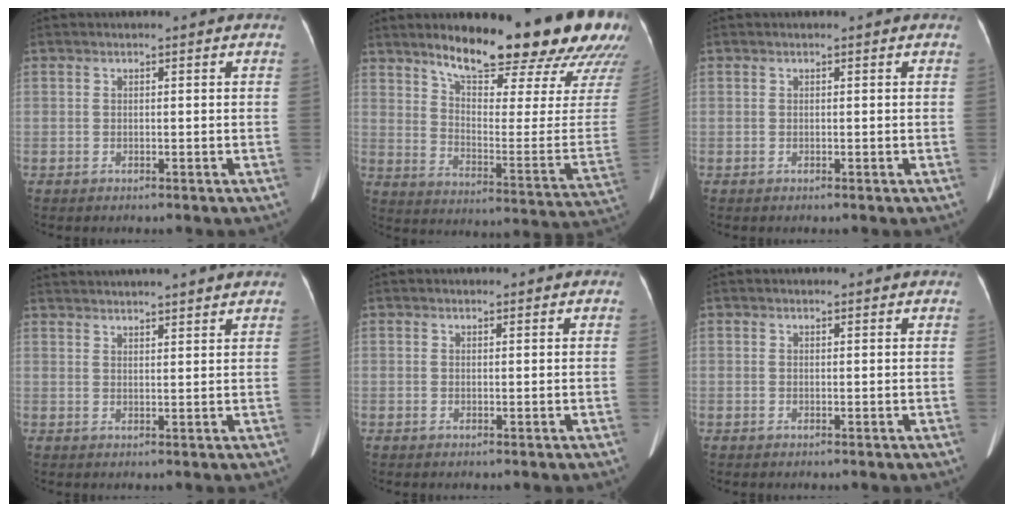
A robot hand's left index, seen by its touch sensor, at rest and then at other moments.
{"total": 25.4, "force": [20.5, 3.7, 14.4], "torque": [-0.202, -0.078, 0.264]}
{"total": 0.0}
{"total": 17.2, "force": [15.8, 1.7, 6.6], "torque": [-0.100, 0.030, 0.211]}
{"total": 2.5, "force": [2.3, 0.7, 0.6], "torque": [-0.006, 0.003, 0.026]}
{"total": 3.7, "force": [3.5, 0.7, 1.1], "torque": [-0.011, 0.005, 0.035]}